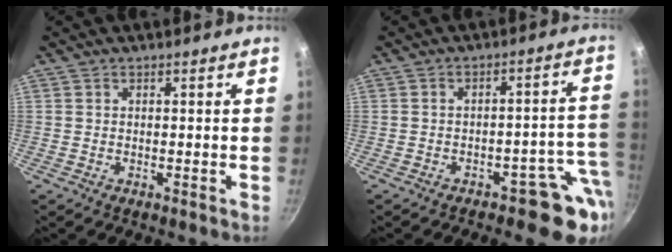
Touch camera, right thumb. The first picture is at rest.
{"total": 8.8, "force": [-4.2, 4.4, 6.3], "torque": [-0.014, 0.053, -0.050]}